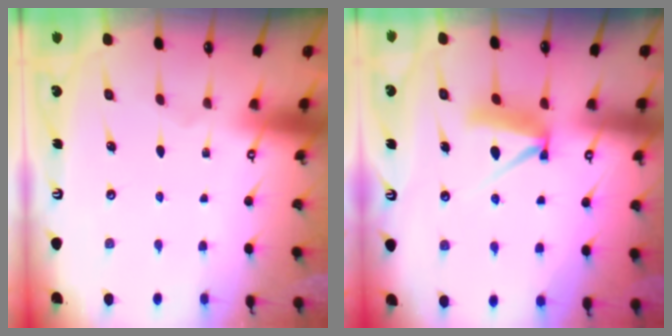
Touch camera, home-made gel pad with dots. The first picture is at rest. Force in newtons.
{"total": 9.3, "press": 9.3, "slide": 0.9}